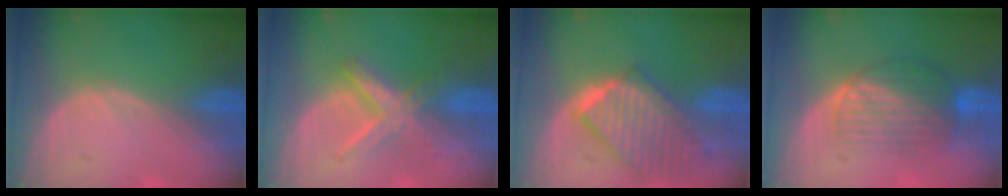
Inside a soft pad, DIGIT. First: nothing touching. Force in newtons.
{"total": 5.6, "press": 5.6, "slide": 0.0}
{"total": 9.8, "press": 8.6, "slide": 4.6}
{"total": 6.8, "press": 6.5, "slide": 2.1}